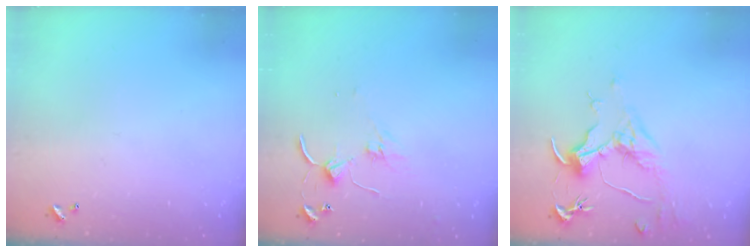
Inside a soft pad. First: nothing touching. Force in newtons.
{"total": 1.4, "press": 1.3, "slide": 0.2}
{"total": 1.6, "press": 1.4, "slide": 0.8}